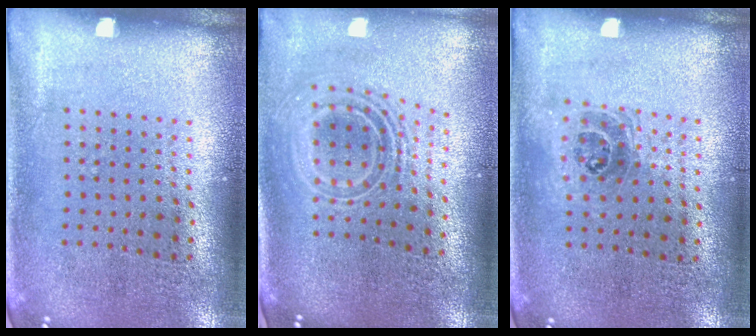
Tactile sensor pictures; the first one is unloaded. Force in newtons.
{"total": 2.3, "press": 1.7, "slide": 1.6}
{"total": 1.0, "press": 0.9, "slide": 0.5}